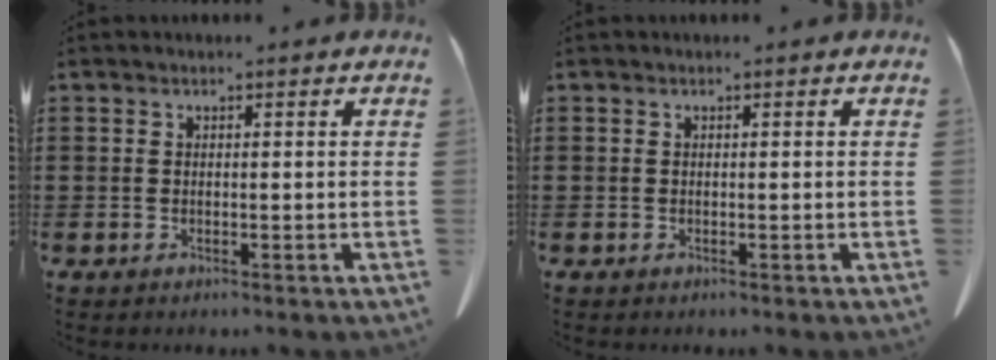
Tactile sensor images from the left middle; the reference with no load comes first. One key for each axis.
{"total": 0.0}